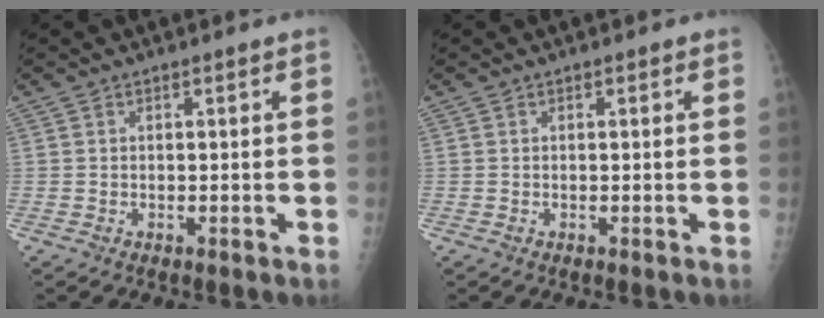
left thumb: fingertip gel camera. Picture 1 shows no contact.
{"total": 0.0}